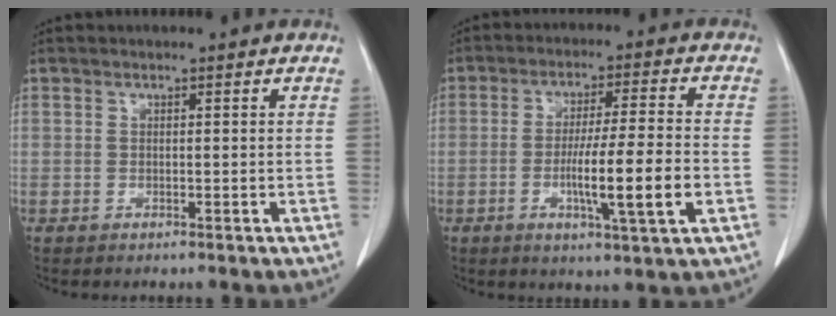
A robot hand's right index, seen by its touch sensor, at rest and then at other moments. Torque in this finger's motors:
{"motor_torque": [1.06, -0.52, 0.42, 0.14]}